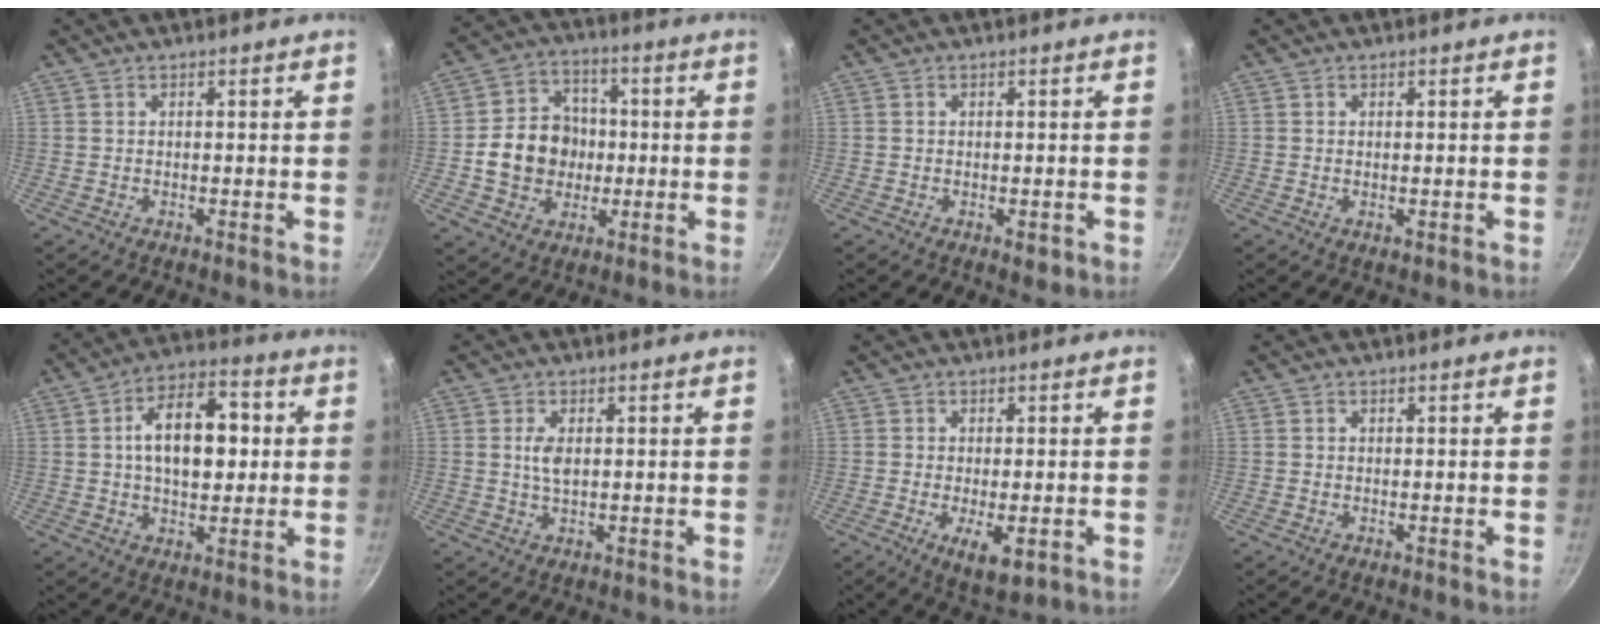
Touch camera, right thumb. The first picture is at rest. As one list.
[{"total": 12.7, "force": [-0.9, 11.1, 6.1], "torque": [-0.073, 0.026, -0.018]}, {"total": 1.8, "force": [-0.6, 1.1, 1.4], "torque": [-0.016, -0.002, -0.009]}, {"total": 0.5, "force": [0.0, 0.2, 0.5], "torque": [-0.008, -0.002, -0.001]}, {"total": 15.0, "force": [2.1, 8.9, 11.9], "torque": [-0.157, 0.019, 0.022]}, {"total": 3.5, "force": [0.6, 1.8, 2.9], "torque": [-0.053, -0.002, 0.013]}, {"total": 6.4, "force": [-1.9, 2.5, 5.6], "torque": [-0.091, -0.010, -0.022]}, {"total": 0.0}]